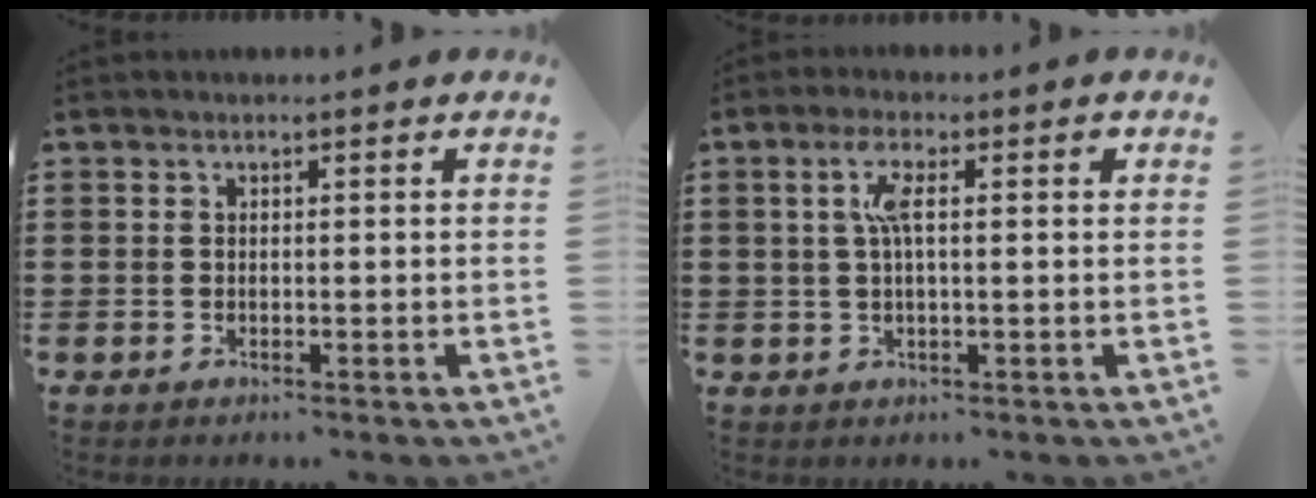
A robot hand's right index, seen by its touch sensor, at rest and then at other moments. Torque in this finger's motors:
{"motor_torque": [0.48, 0.19, 0.51, 0.11]}